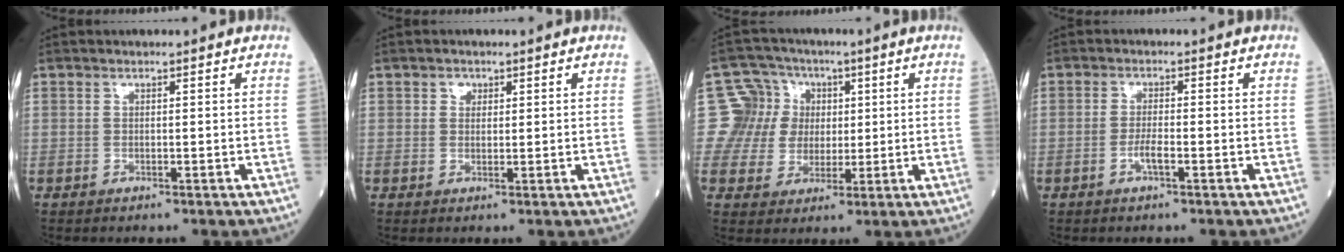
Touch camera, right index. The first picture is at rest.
{"total": 1.3, "force": [0.6, 1.1, 0.4], "torque": [-0.002, -0.001, 0.007]}
{"total": 8.4, "force": [1.6, 8.2, 0.8], "torque": [-0.011, 0.032, 0.032]}
{"total": 2.2, "force": [-1.0, 0.2, 2.0], "torque": [-0.038, 0.001, -0.020]}